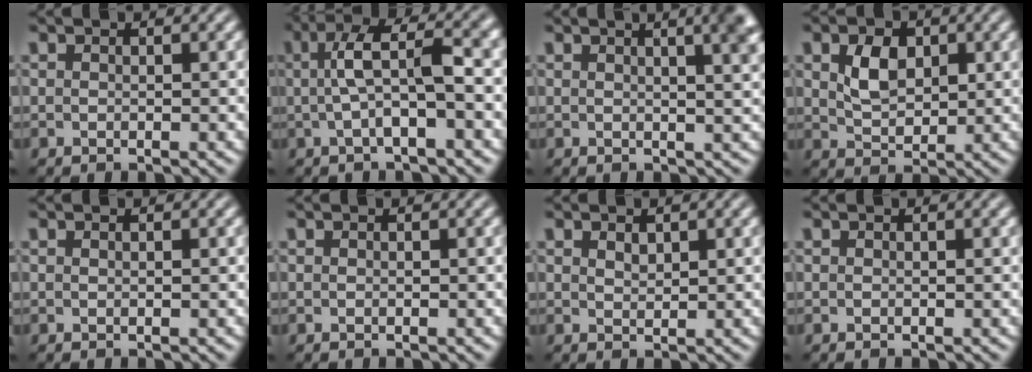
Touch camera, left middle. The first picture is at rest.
{"total": 5.4, "force": [0.5, 1.3, 5.2], "torque": [-0.099, 0.018, 0.001]}
{"total": 7.8, "force": [3.2, 3.5, 6.1], "torque": [-0.019, 0.047, 0.008]}
{"total": 3.6, "force": [1.0, 2.5, 2.4], "torque": [-0.050, -0.001, 0.018]}
{"total": 0.0}
{"total": 0.0}
{"total": 1.1, "force": [0.7, 0.6, 0.5], "torque": [-0.011, -0.001, 0.015]}
{"total": 0.0}